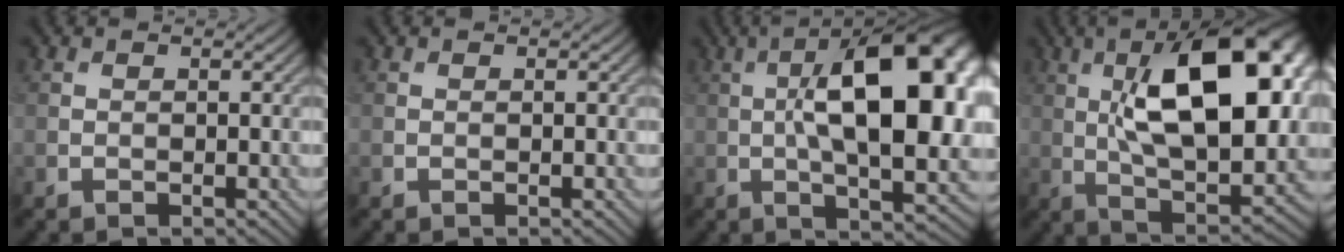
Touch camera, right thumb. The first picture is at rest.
{"total": 0.0}
{"total": 19.2, "force": [1.4, 8.0, 17.3], "torque": [-0.240, 0.026, 0.011]}
{"total": 18.8, "force": [3.8, 8.3, 16.4], "torque": [-0.249, 0.021, 0.048]}